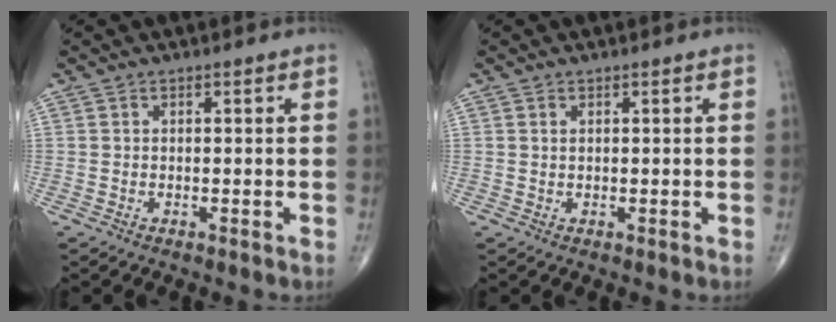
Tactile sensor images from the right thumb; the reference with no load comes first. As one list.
[{"total": 0.6, "force": [0.3, 0.3, 0.4], "torque": [-0.010, 0.001, 0.007]}]